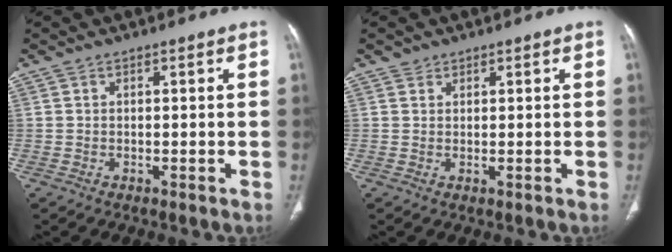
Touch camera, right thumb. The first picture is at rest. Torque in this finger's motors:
{"motor_torque": [-0.65, 0.82, 0.40, 0.08, -0.03]}